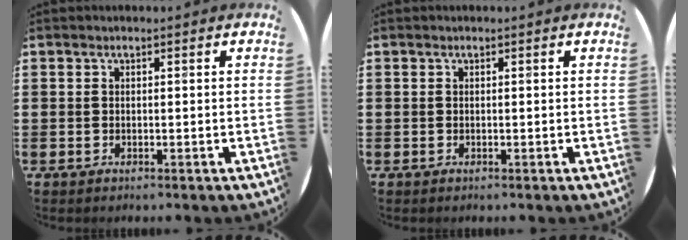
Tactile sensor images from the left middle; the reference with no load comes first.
{"total": 0.0}